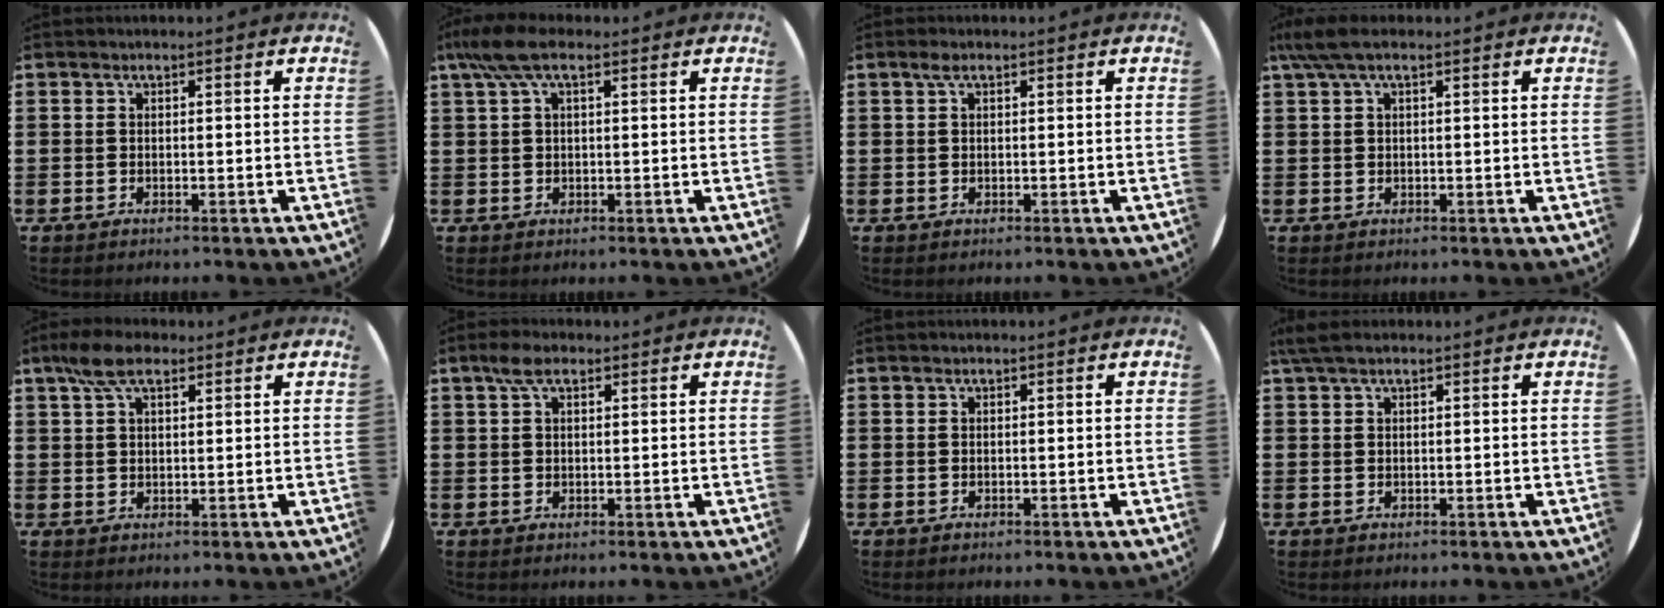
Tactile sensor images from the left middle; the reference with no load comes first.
{"total": 4.7, "force": [2.4, 1.4, 3.8], "torque": [-0.087, 0.005, 0.041]}
{"total": 1.1, "force": [0.5, 0.4, 0.9], "torque": [-0.019, 0.005, 0.008]}
{"total": 3.3, "force": [1.8, 0.7, 2.6], "torque": [-0.055, 0.005, 0.032]}
{"total": 5.4, "force": [3.3, 2.5, 3.4], "torque": [-0.067, 0.008, 0.058]}
{"total": 3.3, "force": [1.9, 1.5, 2.2], "torque": [-0.041, 0.004, 0.032]}
{"total": 0.0}
{"total": 1.6, "force": [1.2, 0.4, 1.1], "torque": [-0.023, 0.005, 0.021]}